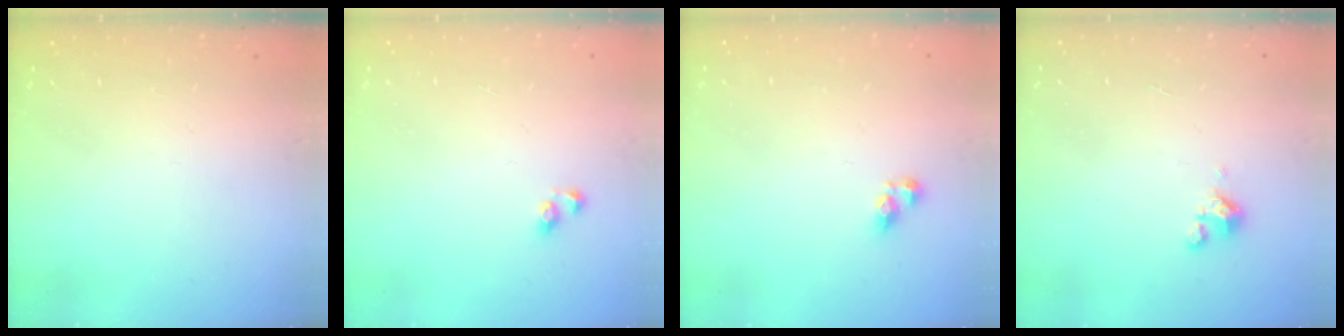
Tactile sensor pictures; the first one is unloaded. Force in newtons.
{"total": 2.4, "press": 2.0, "slide": 1.3}
{"total": 4.2, "press": 4.1, "slide": 0.6}
{"total": 1.8, "press": 1.7, "slide": 0.4}